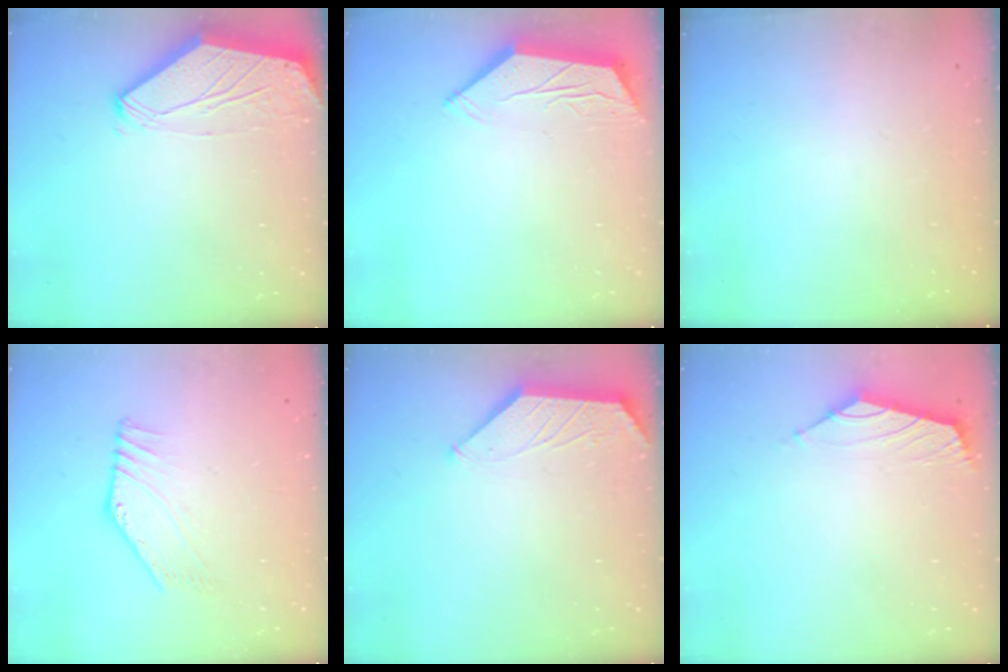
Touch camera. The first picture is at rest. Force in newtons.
{"total": 4.2, "press": 4.1, "slide": 0.3}
{"total": 0.0}
{"total": 2.9, "press": 2.9, "slide": 0.3}
{"total": 0.8, "press": 0.8, "slide": 0.2}
{"total": 1.7, "press": 1.5, "slide": 0.7}